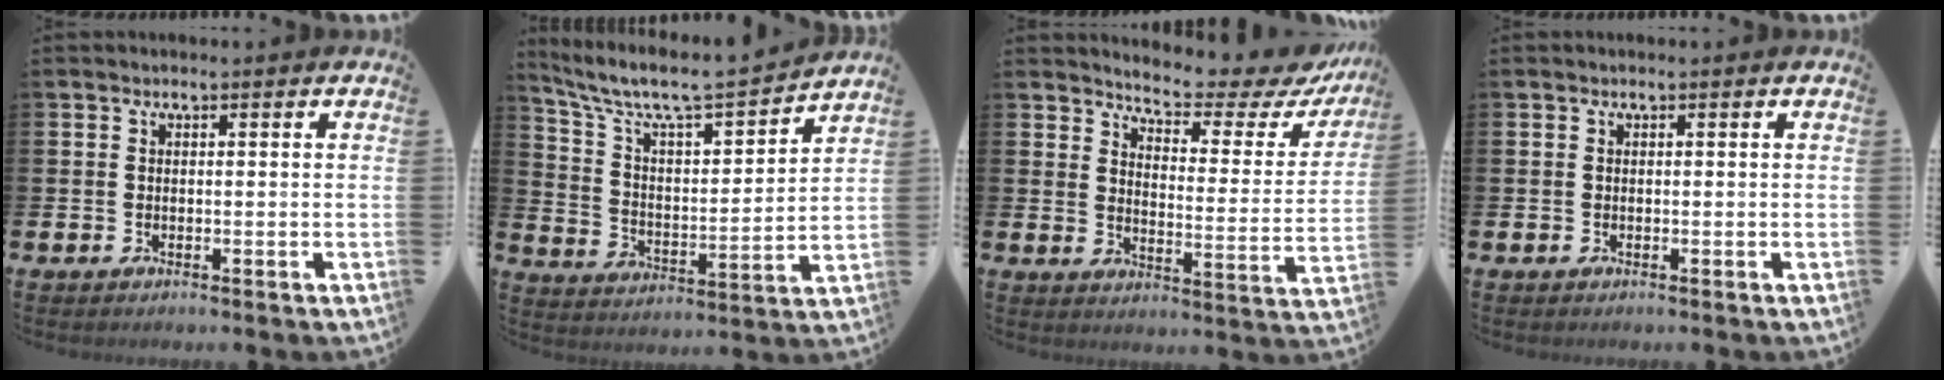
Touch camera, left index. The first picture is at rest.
{"total": 7.6, "force": [6.9, 1.2, 3.0], "torque": [-0.095, -0.053, 0.112]}
{"total": 5.7, "force": [5.5, 0.8, 1.5], "torque": [-0.043, -0.049, 0.087]}
{"total": 0.0}